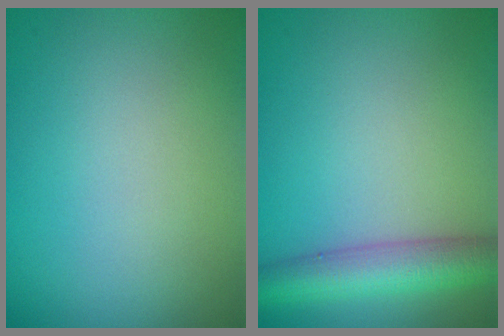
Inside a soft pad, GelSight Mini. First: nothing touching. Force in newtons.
{"total": 4.8, "press": 4.8, "slide": 0.2}